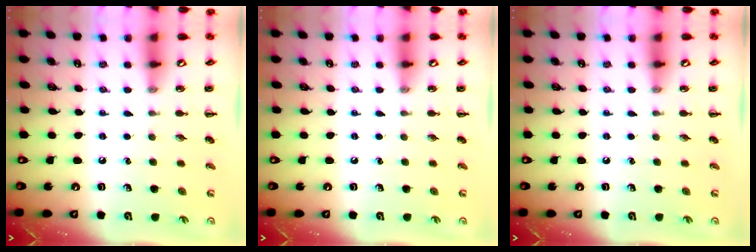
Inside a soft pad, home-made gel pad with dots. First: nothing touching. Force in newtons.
{"total": 0.0}
{"total": 0.0}